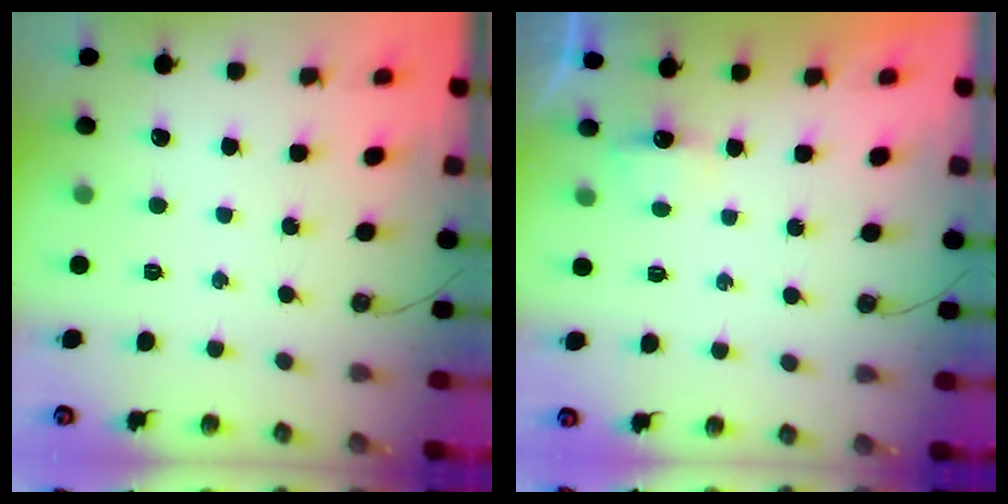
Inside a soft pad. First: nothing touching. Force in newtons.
{"total": 2.9, "press": 2.9, "slide": 0.3}